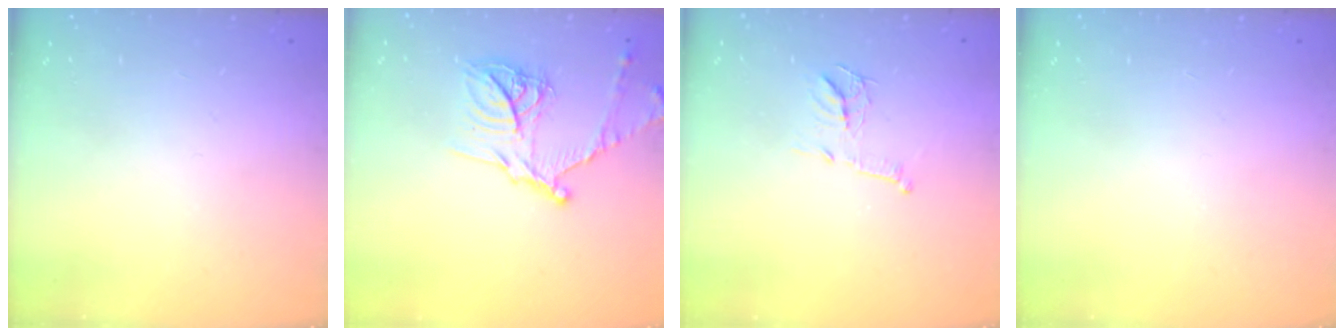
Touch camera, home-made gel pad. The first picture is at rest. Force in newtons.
{"total": 15.4, "press": 15.4, "slide": 1.1}
{"total": 9.7, "press": 9.7, "slide": 0.3}
{"total": 0.0}